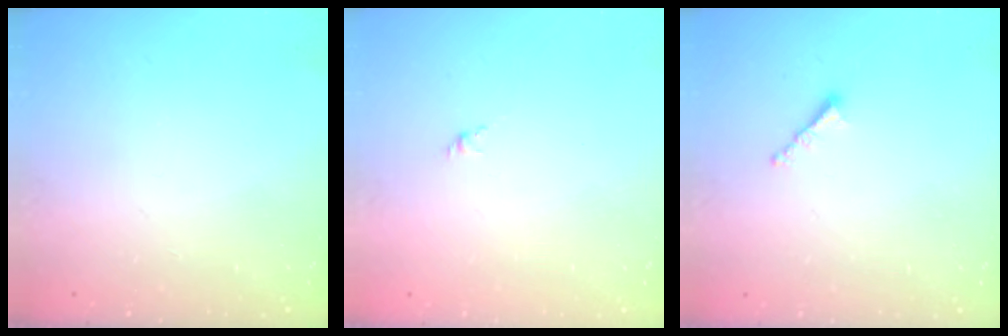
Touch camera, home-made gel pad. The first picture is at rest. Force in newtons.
{"total": 1.6, "press": 1.5, "slide": 0.6}
{"total": 1.8, "press": 1.7, "slide": 0.5}